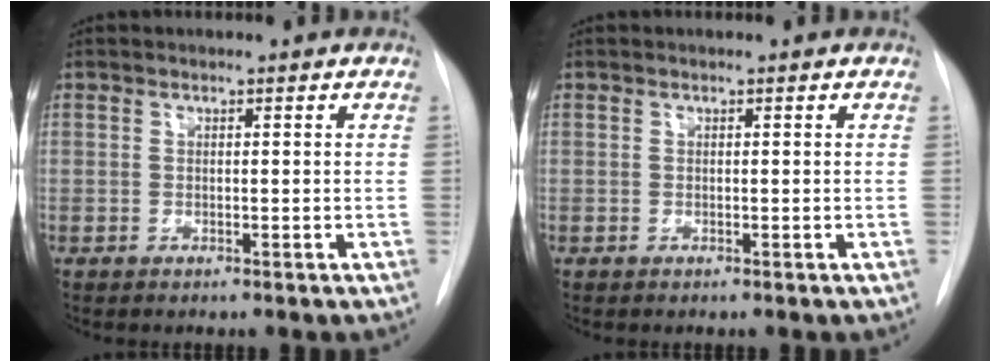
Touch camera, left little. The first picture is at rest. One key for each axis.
{"total": 0.0}